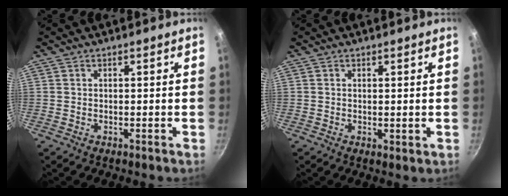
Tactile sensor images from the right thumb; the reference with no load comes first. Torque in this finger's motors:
{"motor_torque": [-0.26, 0.09, -0.37, -0.06, -0.03]}